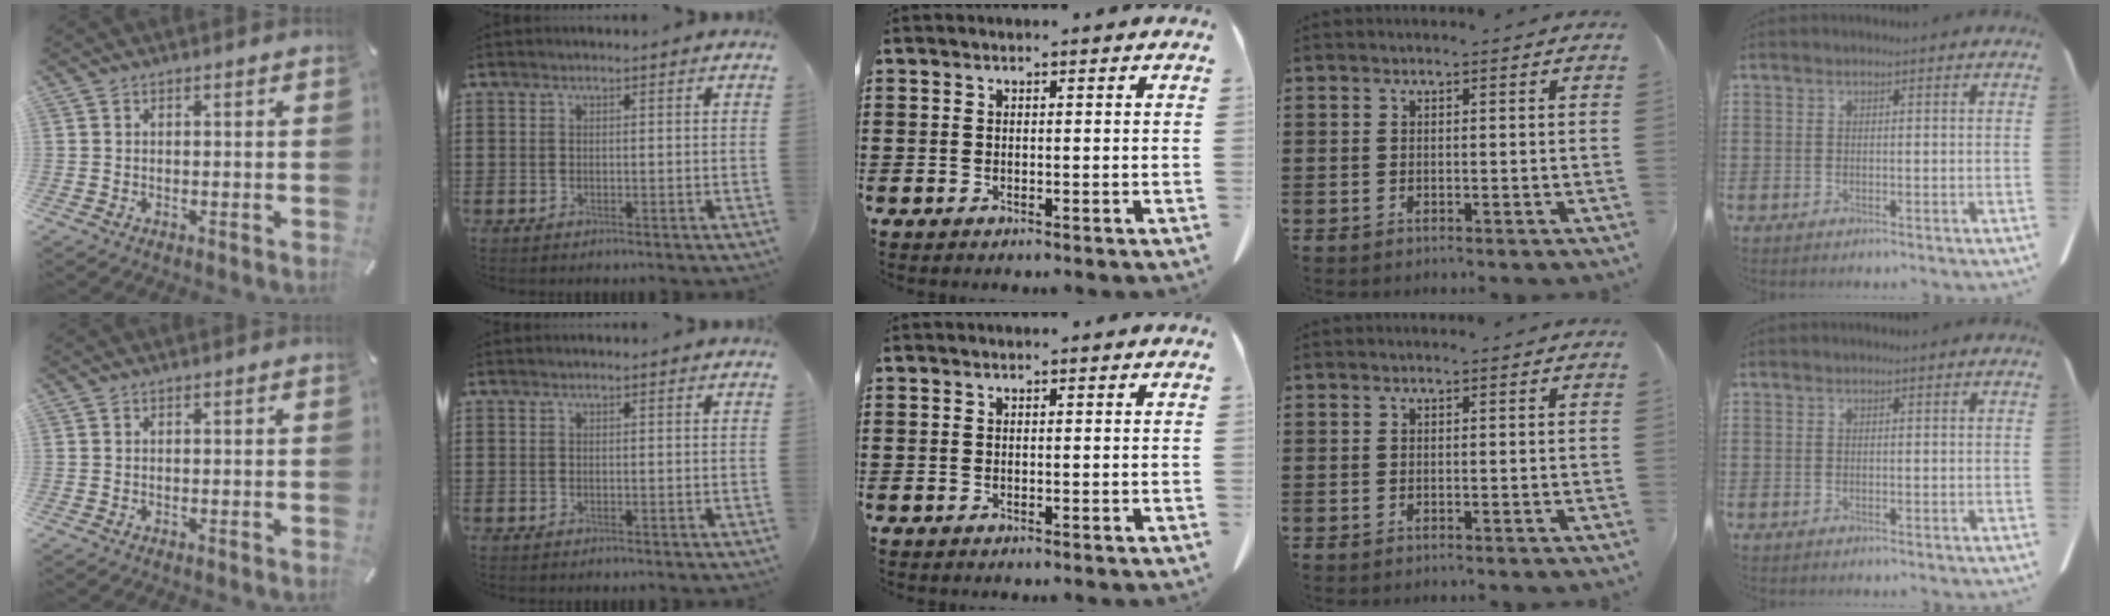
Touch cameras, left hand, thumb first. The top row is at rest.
{}